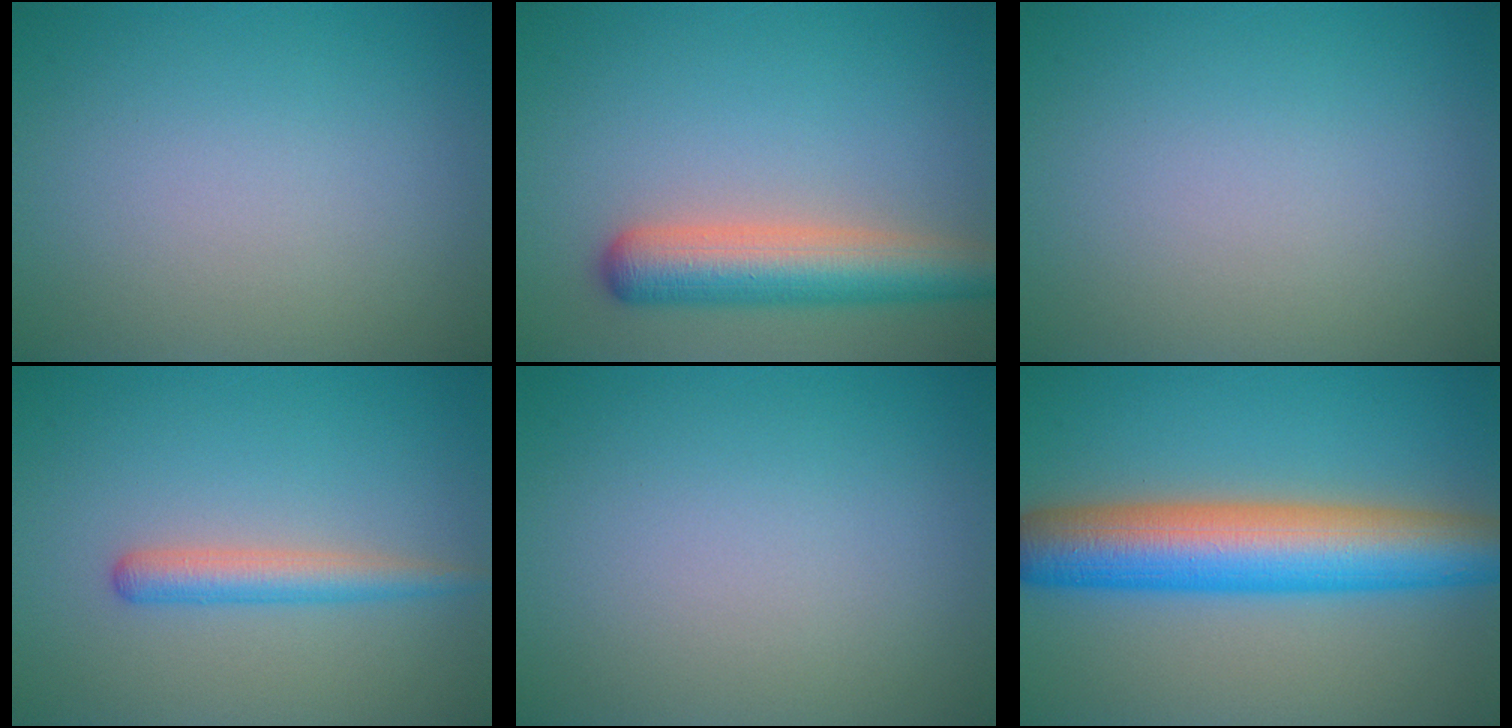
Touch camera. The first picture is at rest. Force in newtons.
{"total": 5.9, "press": 5.9, "slide": 0.3}
{"total": 0.0}
{"total": 2.5, "press": 2.5, "slide": 0.1}
{"total": 0.0}
{"total": 10.1, "press": 10.1, "slide": 0.3}